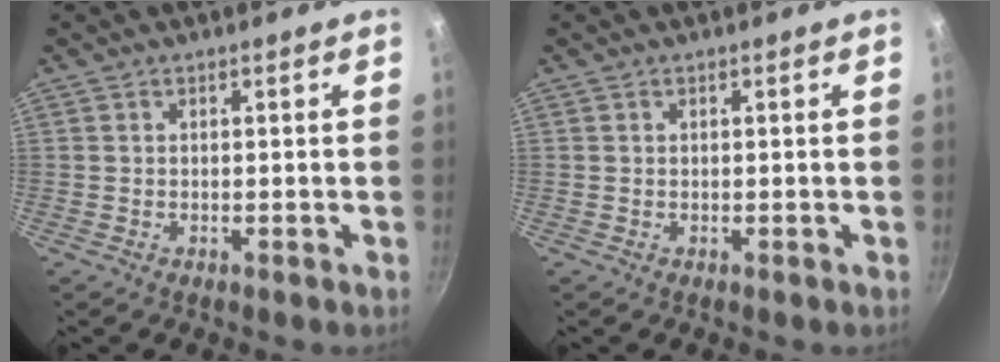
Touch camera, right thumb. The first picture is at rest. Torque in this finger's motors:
{"motor_torque": [-0.03, 0.00, -0.02, 0.00, 0.00]}